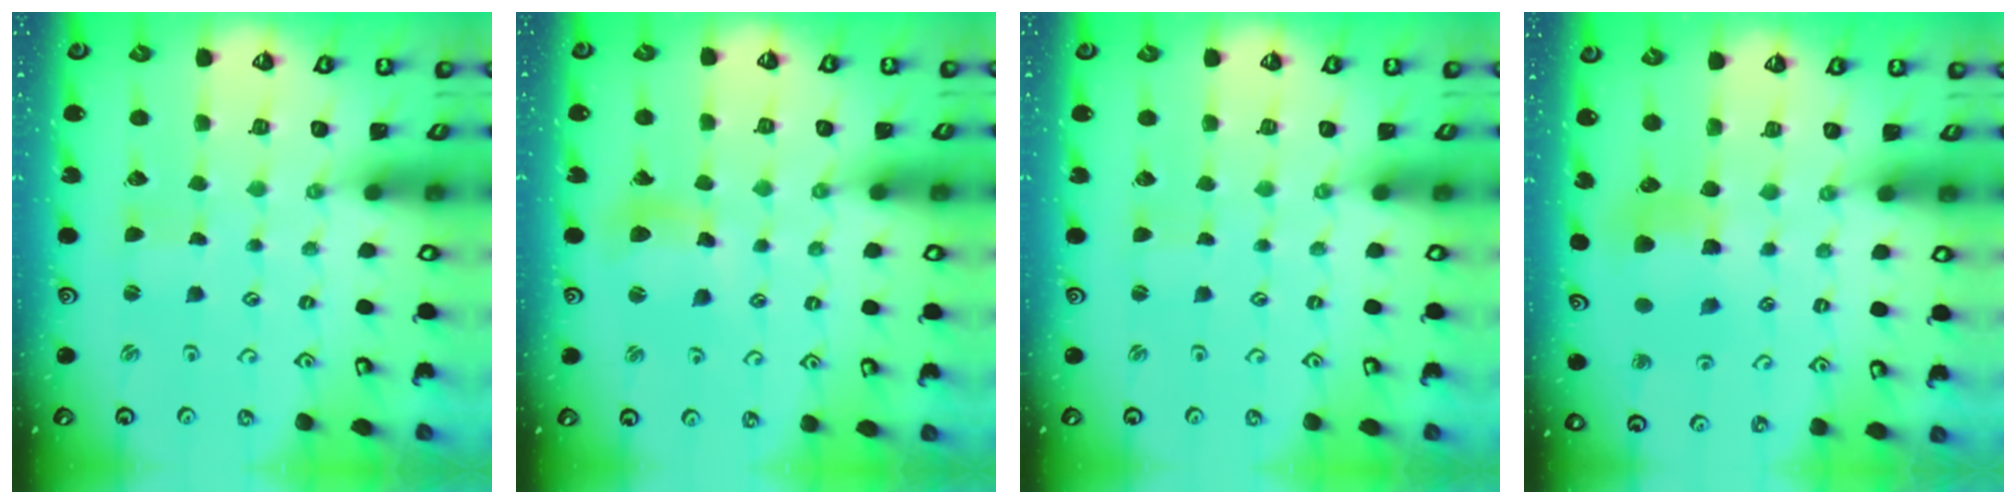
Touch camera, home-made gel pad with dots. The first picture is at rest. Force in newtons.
{"total": 9.7, "press": 9.7, "slide": 1.1}
{"total": 0.5, "press": 0.5, "slide": 0.1}
{"total": 6.8, "press": 6.7, "slide": 0.7}